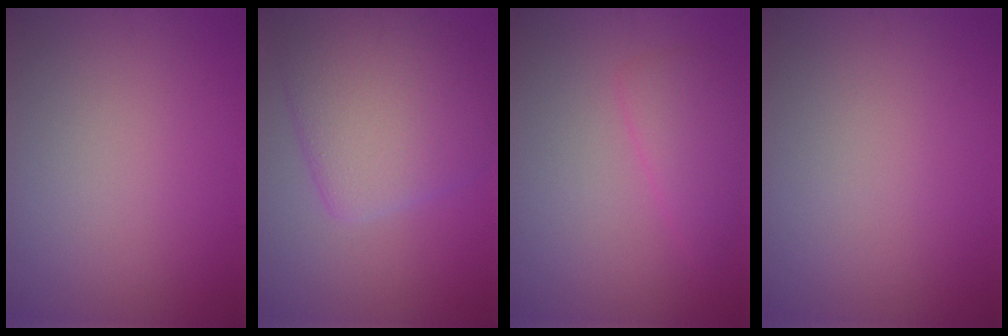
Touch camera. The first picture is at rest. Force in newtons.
{"total": 7.3, "press": 7.3, "slide": 0.2}
{"total": 2.6, "press": 2.6, "slide": 0.1}
{"total": 0.0}